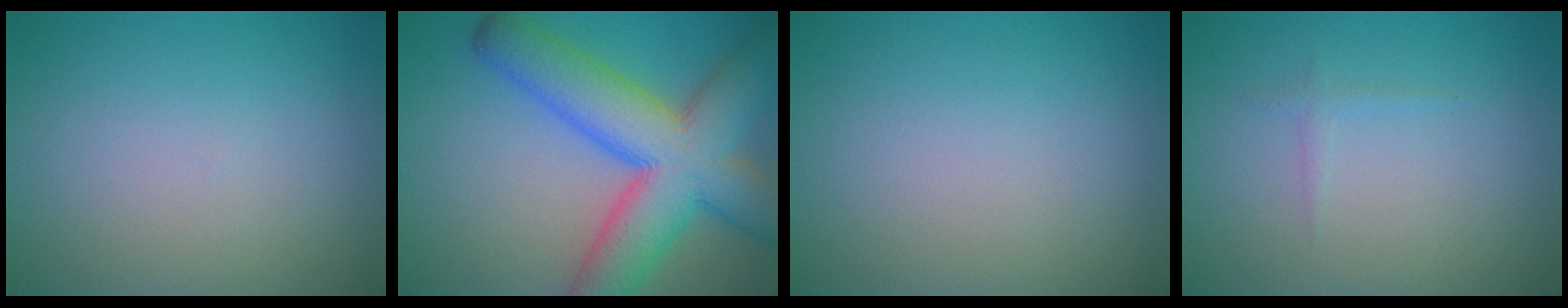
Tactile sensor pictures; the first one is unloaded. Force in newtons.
{"total": 11.7, "press": 11.7, "slide": 0.5}
{"total": 0.0}
{"total": 0.6, "press": 0.6, "slide": 0.0}